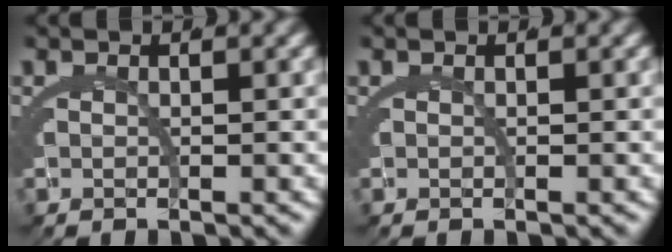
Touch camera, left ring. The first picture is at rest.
{"total": 0.0}